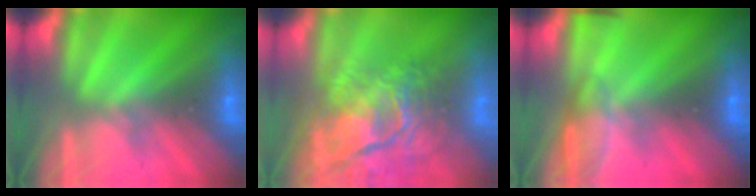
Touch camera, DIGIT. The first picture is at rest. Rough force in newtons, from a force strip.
{"total": 7.4}
{"total": 5.0}